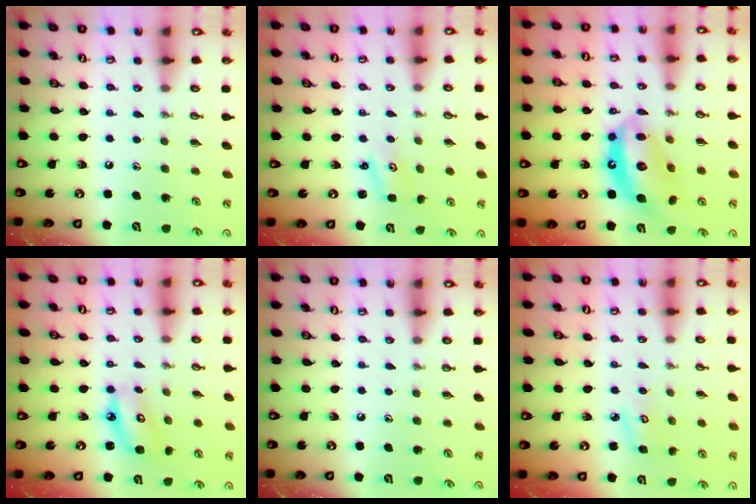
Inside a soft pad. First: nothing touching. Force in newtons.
{"total": 2.2, "press": 2.2, "slide": 0.3}
{"total": 13.5, "press": 13.5, "slide": 0.9}
{"total": 7.0, "press": 7.0, "slide": 0.5}
{"total": 0.0}
{"total": 4.7, "press": 4.7, "slide": 0.4}